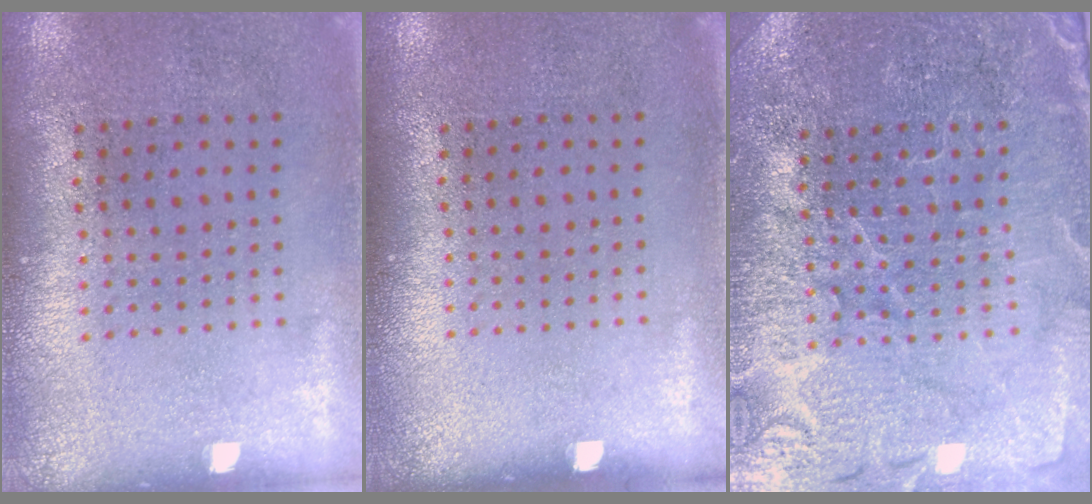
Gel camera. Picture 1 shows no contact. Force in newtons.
{"total": 0.0}
{"total": 4.1, "press": 4.0, "slide": 1.1}